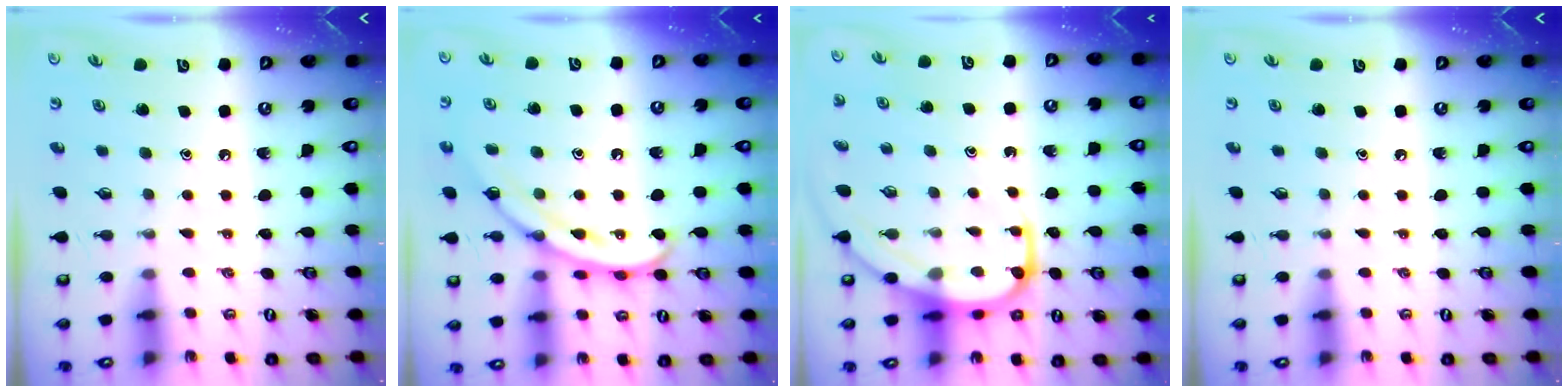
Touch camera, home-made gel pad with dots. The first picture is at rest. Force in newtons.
{"total": 13.9, "press": 13.8, "slide": 0.8}
{"total": 11.8, "press": 11.7, "slide": 1.0}
{"total": 0.0}